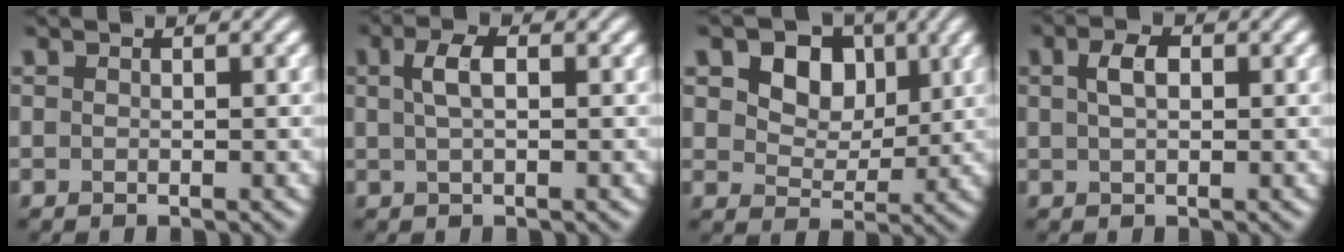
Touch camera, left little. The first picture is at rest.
{"total": 2.5, "force": [0.7, 0.9, 2.2], "torque": [-0.043, 0.007, 0.010]}
{"total": 6.2, "force": [2.6, 4.4, 3.5], "torque": [-0.080, -0.009, 0.046]}
{"total": 2.3, "force": [0.6, 1.2, 1.8], "torque": [-0.037, 0.004, 0.008]}